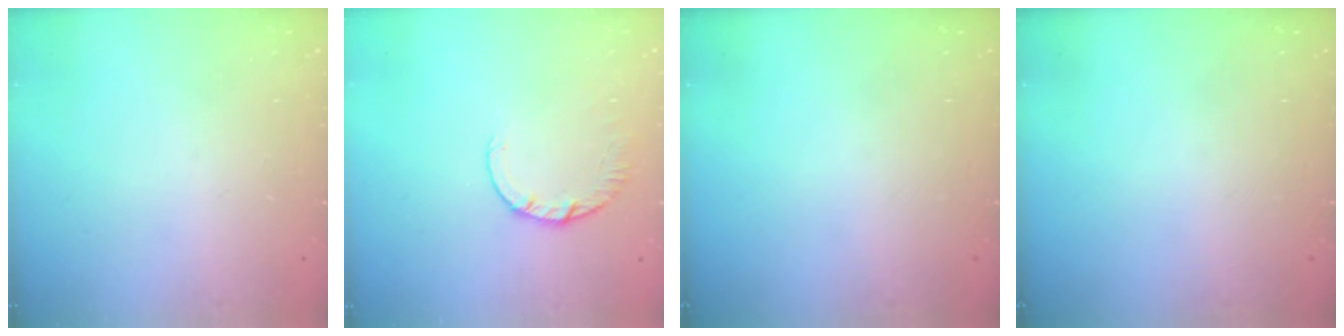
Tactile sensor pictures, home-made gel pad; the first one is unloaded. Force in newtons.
{"total": 2.4, "press": 2.4, "slide": 0.2}
{"total": 0.0}
{"total": 0.0}